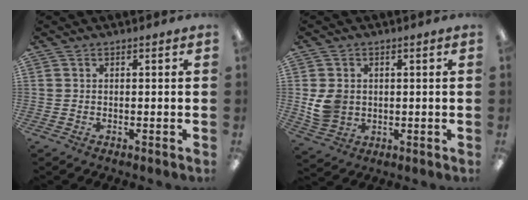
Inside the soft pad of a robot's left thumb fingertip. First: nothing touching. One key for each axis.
{"total": 6.5, "fx": 0.5, "fy": 5.8, "fz": 2.9, "tx": -0.050, "ty": 0.009, "tz": 0.013}